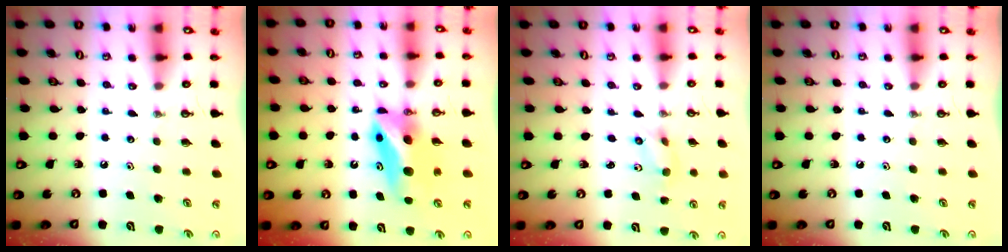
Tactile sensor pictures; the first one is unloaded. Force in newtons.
{"total": 10.3, "press": 6.9, "slide": 7.7}
{"total": 2.0, "press": 1.8, "slide": 0.9}
{"total": 0.0}